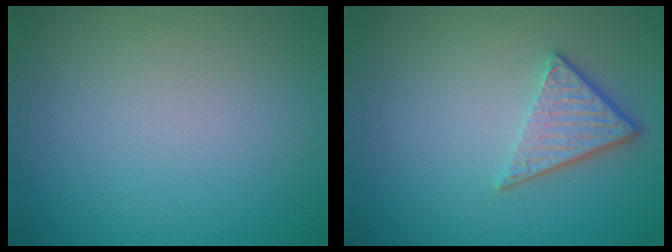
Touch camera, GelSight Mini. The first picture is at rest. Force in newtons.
{"total": 3.0, "press": 2.3, "slide": 2.0}